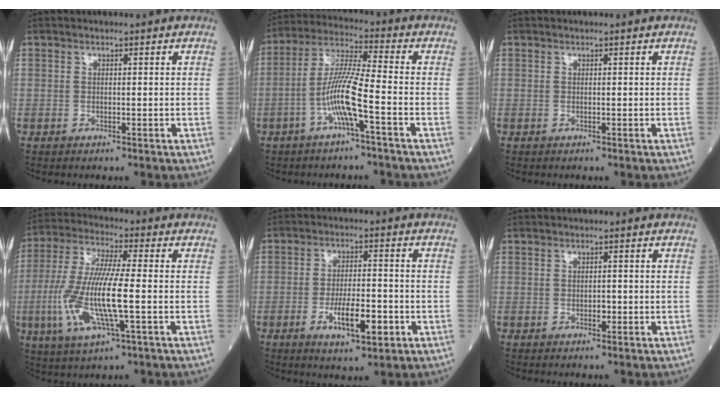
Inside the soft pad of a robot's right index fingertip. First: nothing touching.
{"total": 8.6, "force": [-3.3, -0.2, 8.0], "torque": [-0.162, 0.011, -0.068]}
{"total": 0.0}
{"total": 13.9, "force": [-2.8, 1.8, 13.5], "torque": [-0.289, -0.009, -0.054]}
{"total": 7.4, "force": [-2.8, 1.9, 6.6], "torque": [-0.115, -0.005, -0.044]}
{"total": 0.8, "force": [-0.3, 0.5, 0.6], "torque": [-0.008, 0.002, -0.005]}